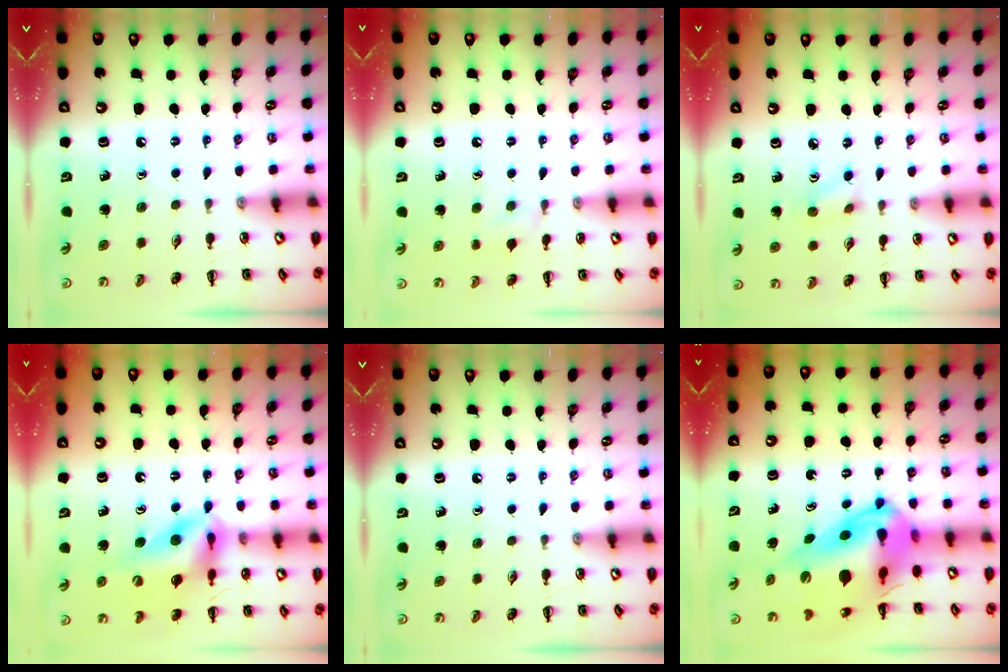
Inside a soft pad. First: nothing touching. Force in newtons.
{"total": 6.2, "press": 5.9, "slide": 2.0}
{"total": 3.5, "press": 3.4, "slide": 0.7}
{"total": 11.8, "press": 11.2, "slide": 3.7}
{"total": 0.0}
{"total": 19.0, "press": 18.1, "slide": 6.0}